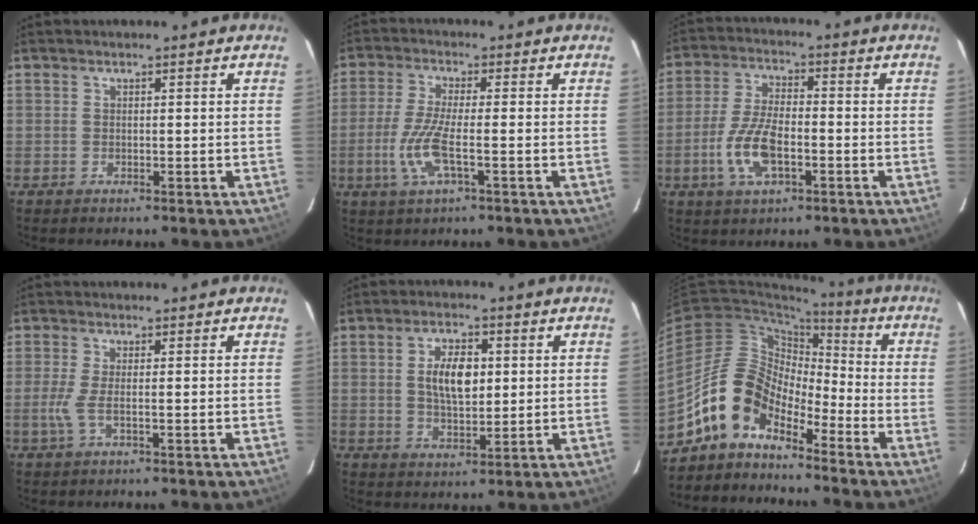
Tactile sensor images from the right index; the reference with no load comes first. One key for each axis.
{"total": 7.7, "fx": -2.4, "fy": 1.1, "fz": 7.3, "tx": -0.161, "ty": -0.009, "tz": -0.047}
{"total": 9.7, "fx": -3.2, "fy": 4.2, "fz": 8.2, "tx": -0.176, "ty": 0.000, "tz": -0.061}
{"total": 3.4, "fx": -0.7, "fy": 0.1, "fz": 3.3, "tx": -0.077, "ty": -0.003, "tz": -0.017}
{"total": 7.6, "fx": 1.3, "fy": 3.7, "fz": 6.5, "tx": -0.117, "ty": 0.007, "tz": 0.026}
{"total": 10.5, "fx": -8.0, "fy": 5.2, "fz": 4.4, "tx": -0.079, "ty": 0.033, "tz": -0.160}